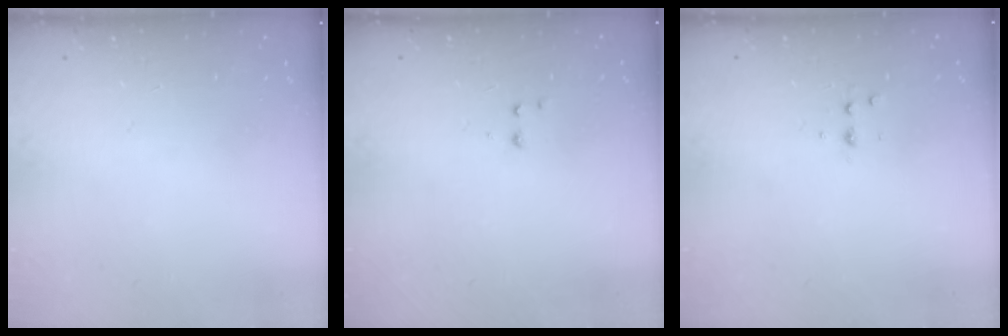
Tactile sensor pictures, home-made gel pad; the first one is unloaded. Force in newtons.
{"total": 2.6, "press": 2.5, "slide": 0.6}
{"total": 3.7, "press": 3.5, "slide": 1.1}